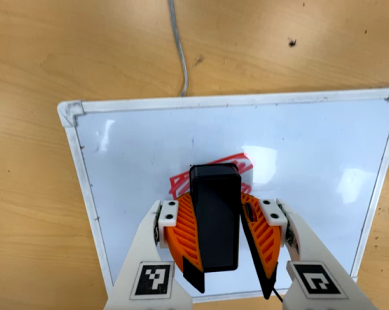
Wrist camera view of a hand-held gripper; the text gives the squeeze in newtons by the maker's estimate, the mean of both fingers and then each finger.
{"total": 14.0, "left": 15.1, "right": 12.9}